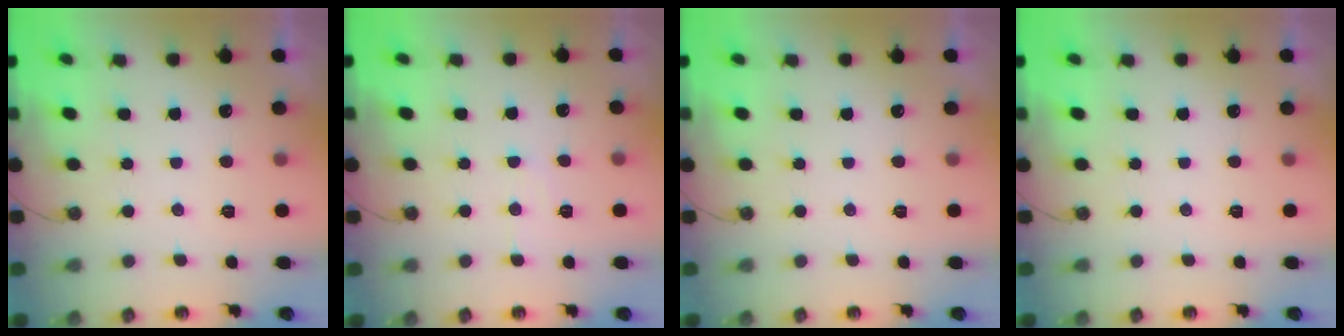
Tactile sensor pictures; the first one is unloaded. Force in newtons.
{"total": 5.4, "press": 5.3, "slide": 1.0}
{"total": 0.0}
{"total": 0.0}